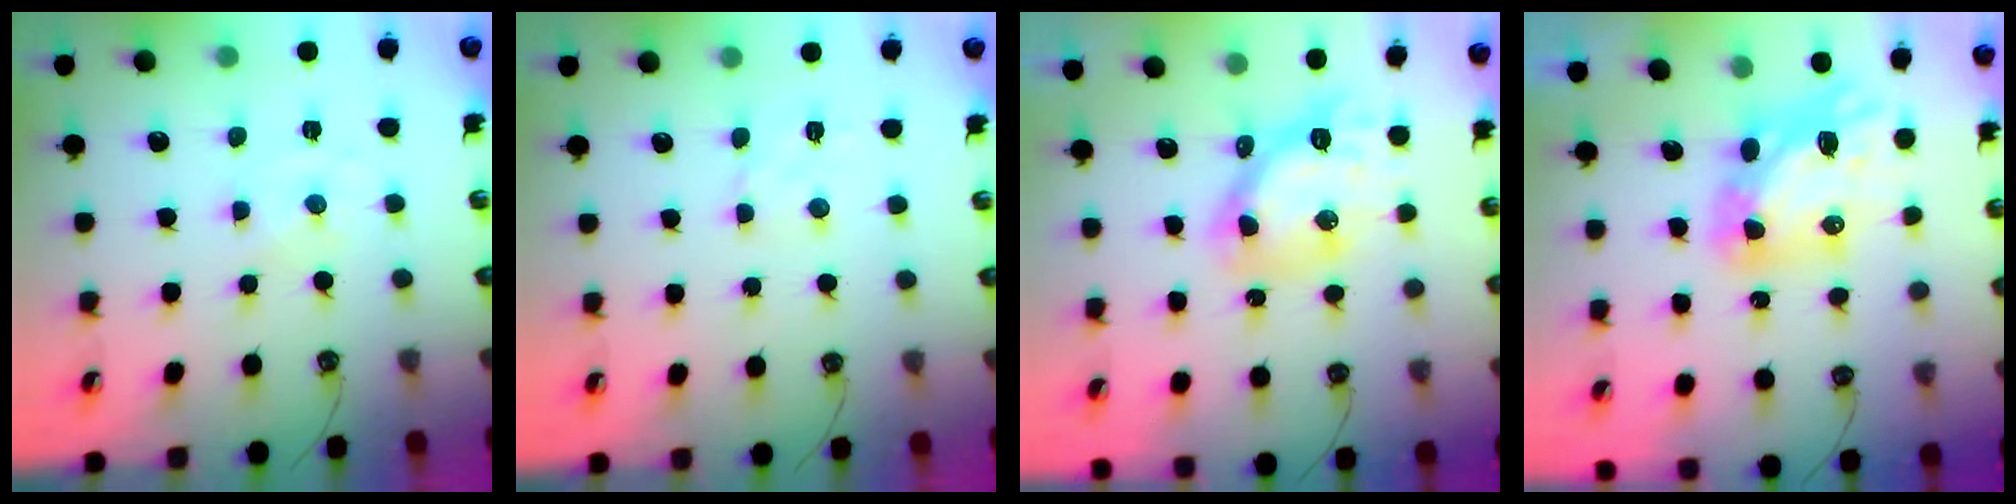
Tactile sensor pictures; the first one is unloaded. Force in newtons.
{"total": 2.1, "press": 2.0, "slide": 0.6}
{"total": 12.8, "press": 12.7, "slide": 1.3}
{"total": 10.4, "press": 10.3, "slide": 0.9}